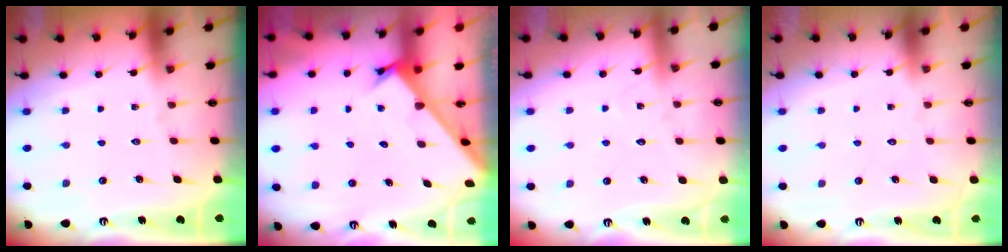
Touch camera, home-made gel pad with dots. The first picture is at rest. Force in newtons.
{"total": 2.2, "press": 2.2, "slide": 0.2}
{"total": 5.9, "press": 5.9, "slide": 0.7}
{"total": 1.6, "press": 1.6, "slide": 0.1}